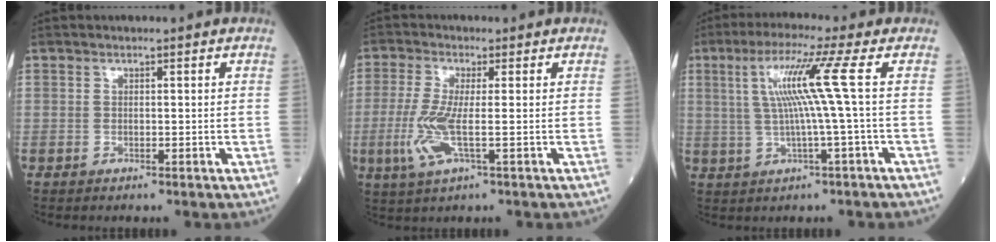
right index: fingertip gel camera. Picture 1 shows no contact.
{"total": 6.5, "force": [-1.3, 0.7, 6.4], "torque": [-0.153, -0.016, -0.032]}
{"total": 8.2, "force": [1.4, -1.9, 7.9], "torque": [-0.148, 0.016, 0.036]}